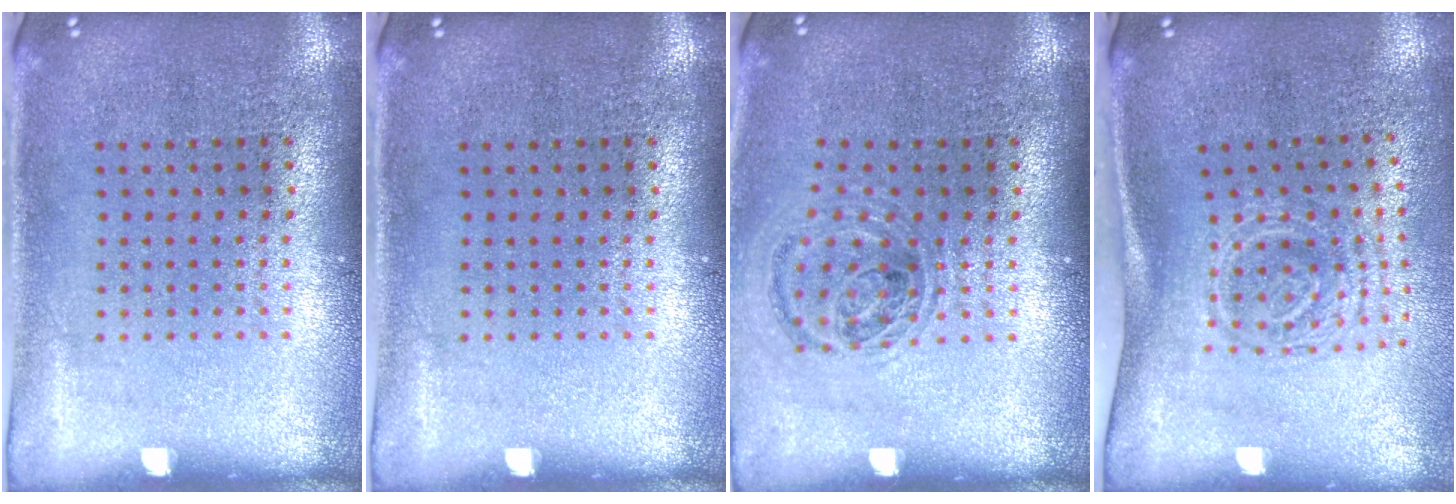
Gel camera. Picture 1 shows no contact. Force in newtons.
{"total": 0.0}
{"total": 1.0, "press": 1.0, "slide": 0.1}
{"total": 1.7, "press": 1.2, "slide": 1.2}